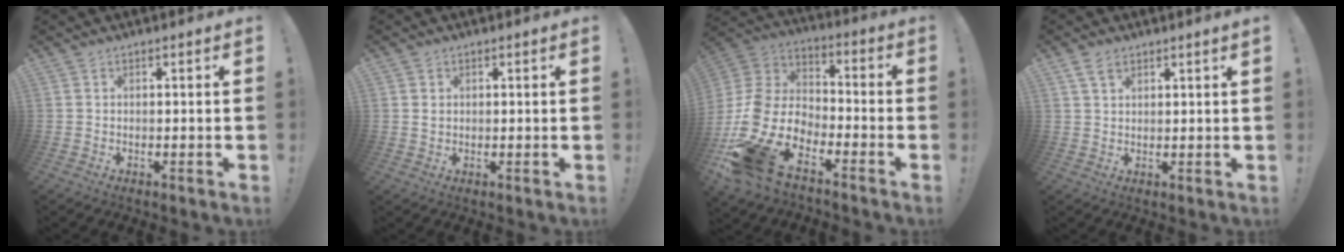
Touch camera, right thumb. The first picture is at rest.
{"total": 1.3, "force": [0.4, 1.2, 0.1], "torque": [0.006, 0.000, 0.006]}
{"total": 17.5, "force": [-11.1, 9.5, 9.6], "torque": [-0.216, 0.048, -0.192]}
{"total": 3.8, "force": [2.5, 1.2, 2.6], "torque": [-0.040, -0.008, 0.045]}